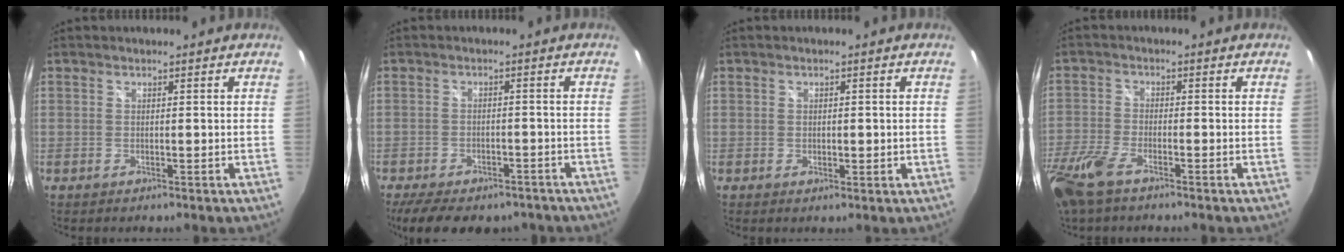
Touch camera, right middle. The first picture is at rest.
{"total": 13.5, "force": [-10.4, 5.7, 6.5], "torque": [-0.137, -0.021, -0.145]}
{"total": 1.5, "force": [-0.1, 0.9, 1.2], "torque": [-0.015, 0.001, -0.001]}
{"total": 10.8, "force": [-7.0, 4.2, 7.0], "torque": [-0.177, -0.033, -0.145]}